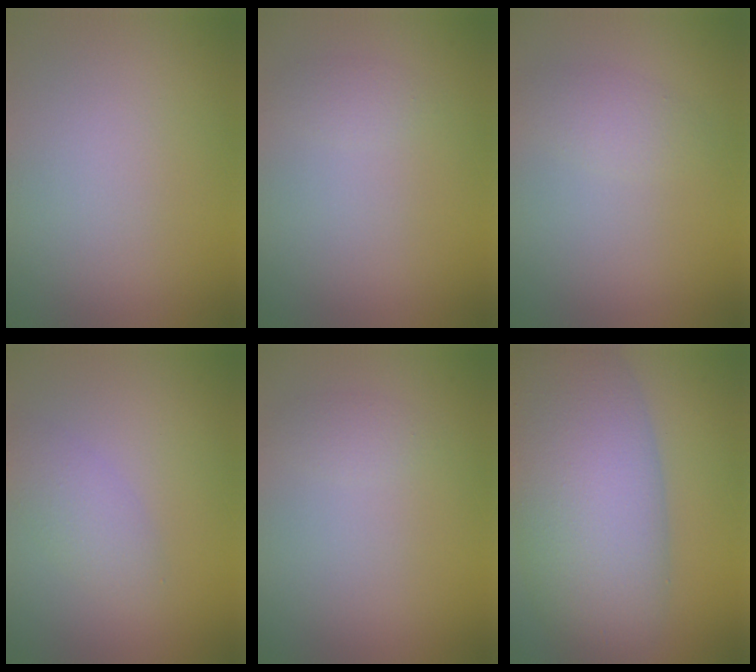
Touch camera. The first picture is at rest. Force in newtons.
{"total": 0.9, "press": 0.9, "slide": 0.0}
{"total": 1.6, "press": 1.6, "slide": 0.0}
{"total": 2.1, "press": 2.1, "slide": 0.0}
{"total": 0.9, "press": 0.9, "slide": 0.0}
{"total": 11.7, "press": 11.7, "slide": 0.3}